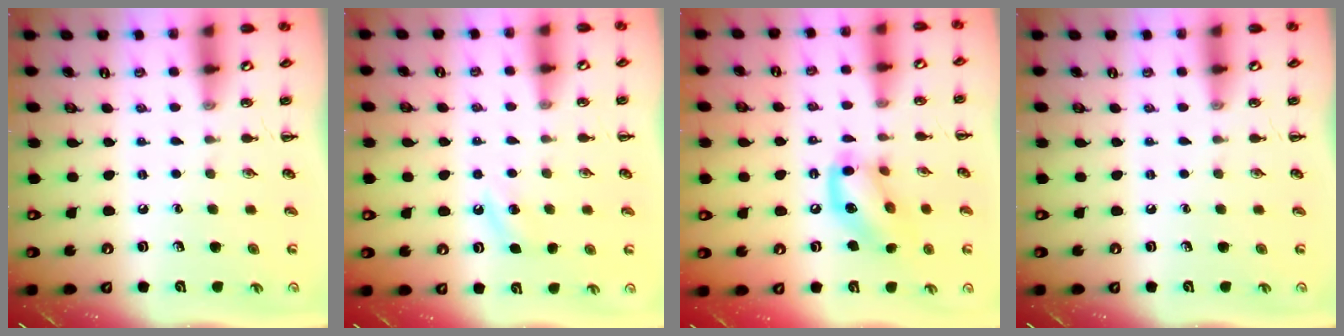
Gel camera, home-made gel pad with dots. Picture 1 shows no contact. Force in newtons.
{"total": 4.0, "press": 3.8, "slide": 1.1}
{"total": 13.9, "press": 13.8, "slide": 1.1}
{"total": 0.0}